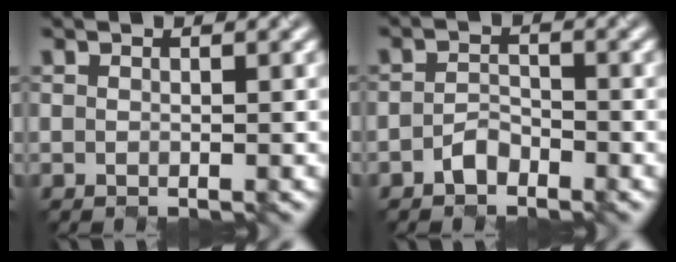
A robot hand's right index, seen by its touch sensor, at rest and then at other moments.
{"total": 1.8, "force": [-1.6, 0.8, 0.3], "torque": [-0.008, 0.003, -0.032]}